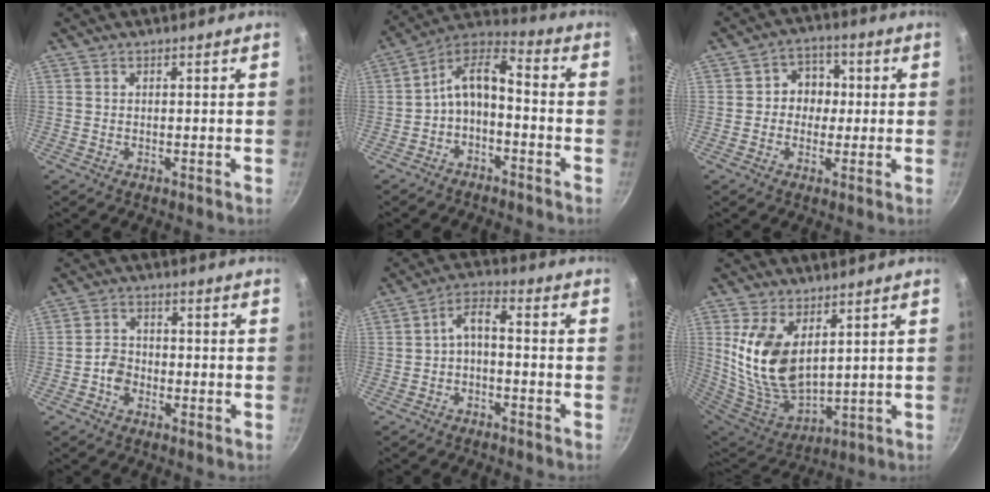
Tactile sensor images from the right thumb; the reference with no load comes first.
{"total": 9.8, "force": [-2.8, 5.1, 7.9], "torque": [-0.148, 0.057, -0.060]}
{"total": 6.7, "force": [0.2, 5.9, 3.1], "torque": [0.000, 0.011, -0.006]}
{"total": 4.0, "force": [-1.5, 3.1, 1.9], "torque": [-0.018, 0.019, -0.031]}
{"total": 4.8, "force": [-1.8, 2.3, 3.8], "torque": [-0.075, 0.036, -0.034]}
{"total": 15.3, "force": [4.6, 8.7, 11.8], "torque": [-0.225, -0.050, 0.107]}